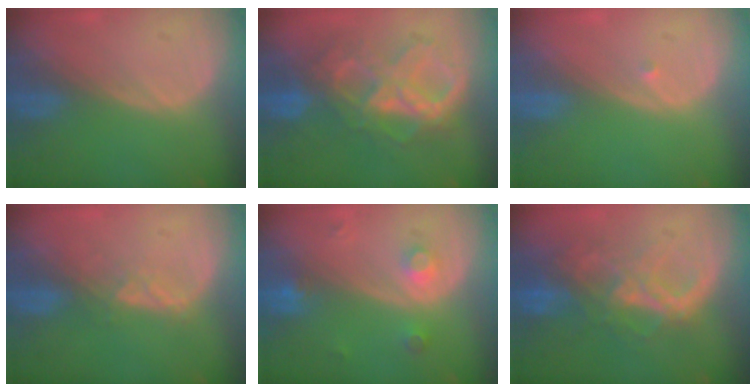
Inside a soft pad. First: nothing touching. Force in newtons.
{"total": 9.6, "press": 9.5, "slide": 1.0}
{"total": 0.5, "press": 0.4, "slide": 0.3}
{"total": 2.6, "press": 2.5, "slide": 0.8}
{"total": 3.2, "press": 3.0, "slide": 1.1}
{"total": 8.7, "press": 7.5, "slide": 4.3}